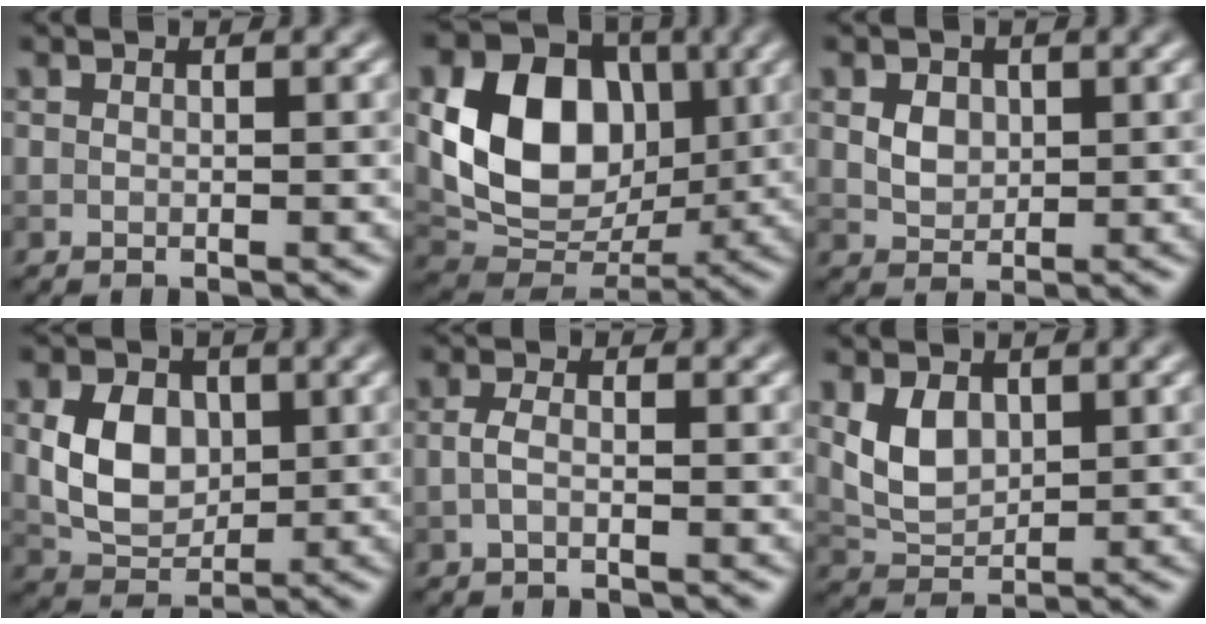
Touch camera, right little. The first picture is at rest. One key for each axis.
{"total": 10.7, "fx": 1.5, "fy": 8.1, "fz": 6.8, "tx": -0.136, "ty": -0.006, "tz": 0.029}
{"total": 2.2, "fx": 0.5, "fy": 1.7, "fz": 1.2, "tx": -0.026, "ty": -0.003, "tz": 0.010}
{"total": 5.4, "fx": 0.6, "fy": 4.0, "fz": 3.6, "tx": -0.076, "ty": -0.003, "tz": 0.013}
{"total": 1.4, "fx": -0.6, "fy": 0.4, "fz": 1.2, "tx": -0.028, "ty": -0.001, "tz": -0.015}
{"total": 3.5, "fx": 1.1, "fy": 2.4, "fz": 2.3, "tx": -0.052, "ty": -0.004, "tz": 0.025}